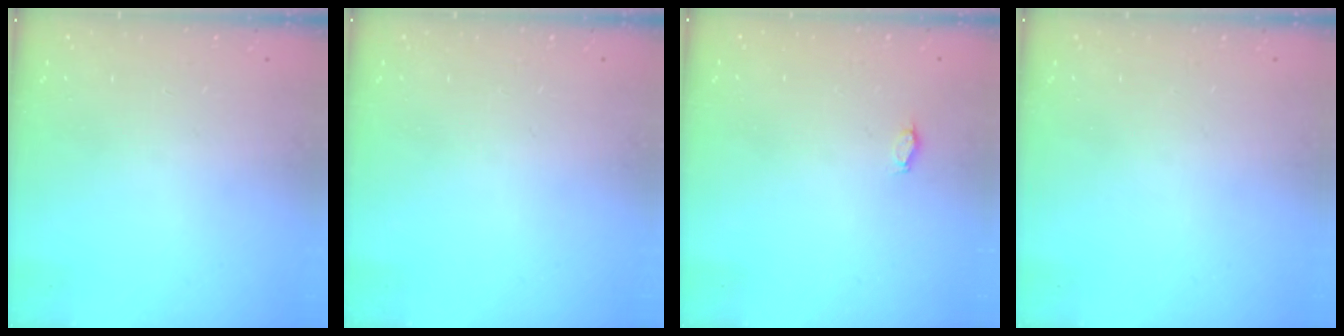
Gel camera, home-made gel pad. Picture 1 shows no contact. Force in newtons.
{"total": 0.0}
{"total": 2.7, "press": 2.4, "slide": 1.1}
{"total": 0.0}